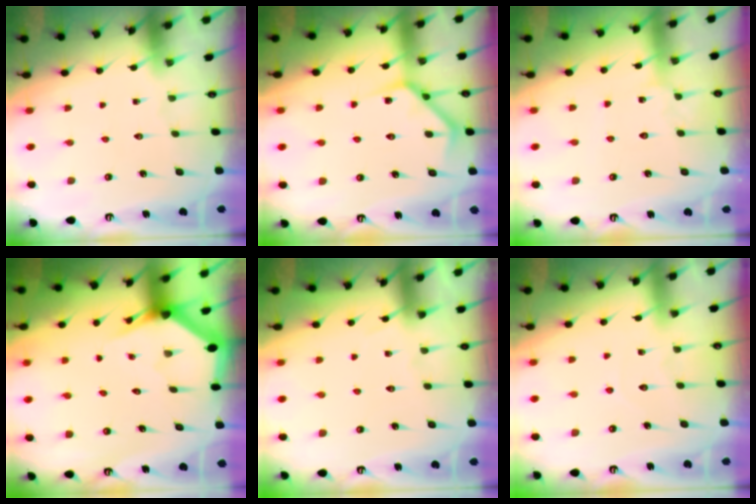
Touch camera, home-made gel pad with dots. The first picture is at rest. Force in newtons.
{"total": 7.4, "press": 7.3, "slide": 0.8}
{"total": 2.0, "press": 2.0, "slide": 0.2}
{"total": 2.9, "press": 2.9, "slide": 0.0}
{"total": 5.0, "press": 4.9, "slide": 0.7}
{"total": 4.6, "press": 4.6, "slide": 0.4}